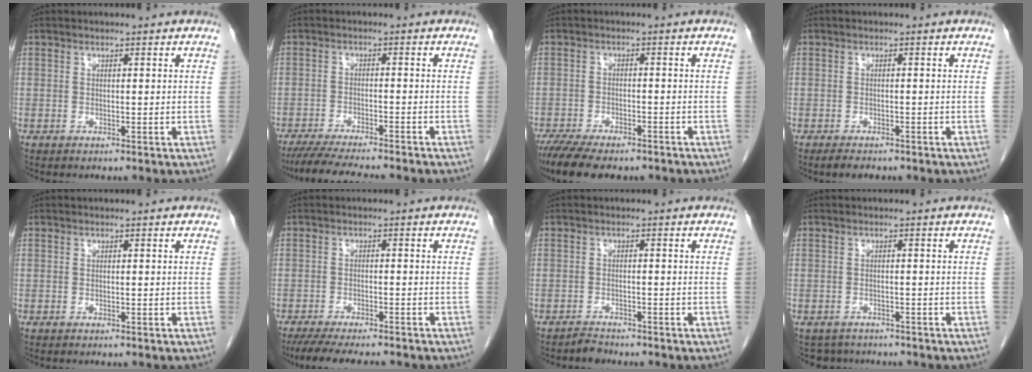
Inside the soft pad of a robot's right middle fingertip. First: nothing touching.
{"total": 11.4, "force": [-10.0, 0.6, 5.5], "torque": [-0.076, -0.020, -0.151]}
{"total": 11.8, "force": [-9.4, 3.8, 6.1], "torque": [-0.103, -0.009, -0.139]}
{"total": 2.3, "force": [-1.8, 0.9, 1.1], "torque": [-0.024, -0.005, -0.023]}
{"total": 0.0}
{"total": 10.3, "force": [-8.9, 1.6, 5.1], "torque": [-0.075, -0.018, -0.131]}
{"total": 1.4, "force": [-1.4, 0.2, -0.1], "torque": [0.001, -0.003, -0.024]}
{"total": 3.7, "force": [-3.2, 1.8, 0.0], "torque": [-0.002, 0.000, -0.046]}